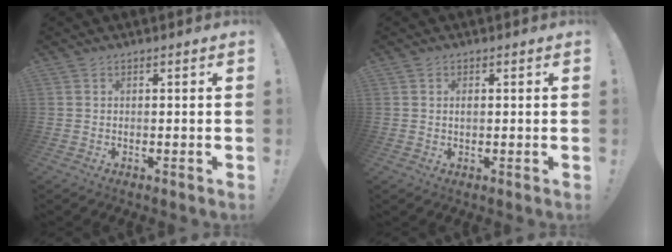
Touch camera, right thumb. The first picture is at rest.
{"total": 1.0, "force": [0.0, 0.7, 0.7], "torque": [-0.014, 0.003, -0.001]}